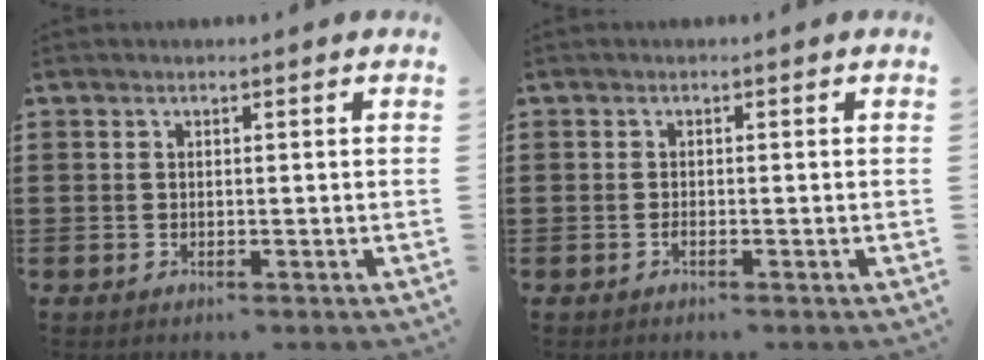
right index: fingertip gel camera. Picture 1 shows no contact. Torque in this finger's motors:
{"motor_torque": [2.14, 0.00, 0.05, 0.00]}